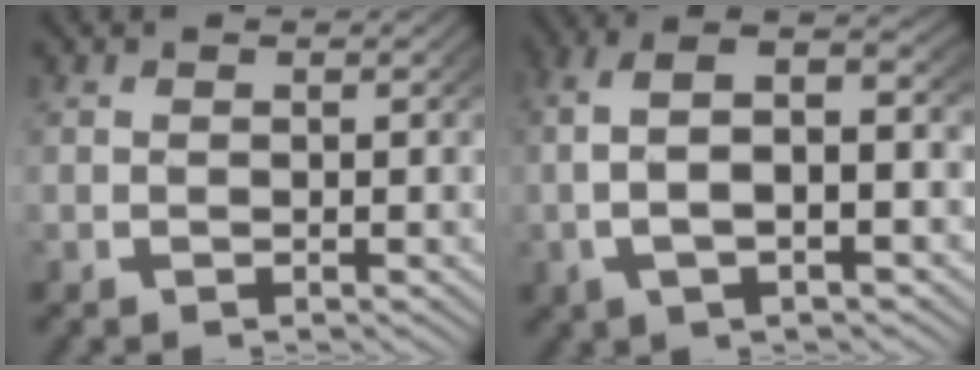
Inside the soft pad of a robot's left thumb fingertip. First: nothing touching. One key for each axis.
{"total": 8.7, "fx": 0.4, "fy": 4.7, "fz": 7.3, "tx": -0.150, "ty": -0.001, "tz": 0.002}